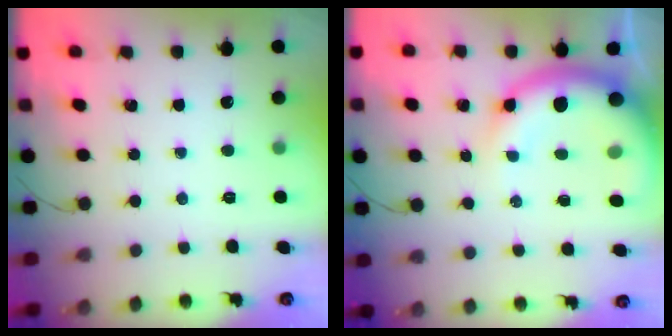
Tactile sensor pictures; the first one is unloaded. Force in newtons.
{"total": 14.3, "press": 13.8, "slide": 3.7}